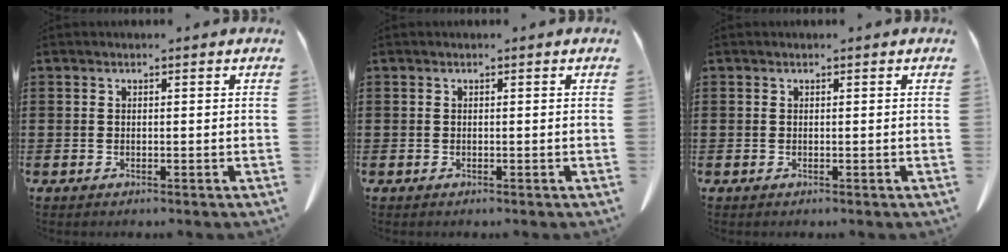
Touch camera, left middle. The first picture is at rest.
{"total": 0.0}
{"total": 0.0}